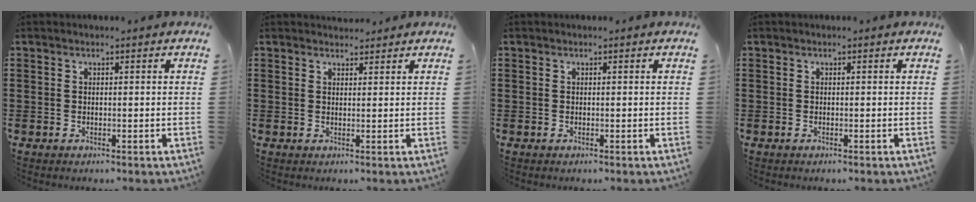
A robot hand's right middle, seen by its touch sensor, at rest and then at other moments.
{"total": 1.7, "force": [1.6, 0.5, 0.0], "torque": [0.005, 0.001, 0.029]}
{"total": 0.0}
{"total": 0.0}